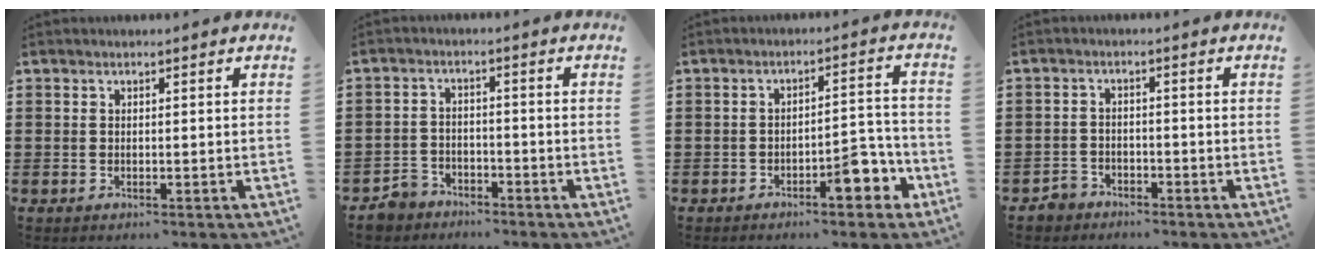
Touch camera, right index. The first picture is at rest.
{"total": 3.7, "force": [-3.4, 1.5, 0.2], "torque": [-0.024, 0.001, -0.076]}
{"total": 6.4, "force": [-3.6, 2.1, 4.9], "torque": [-0.060, 0.004, -0.064]}
{"total": 2.3, "force": [-2.1, 1.1, 0.2], "torque": [-0.009, 0.005, -0.044]}